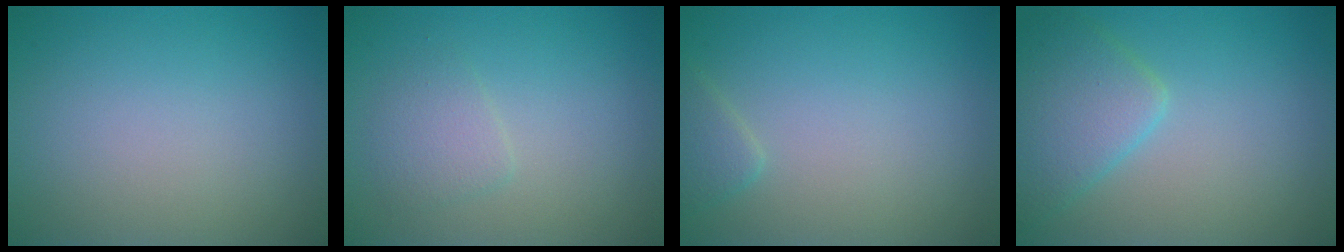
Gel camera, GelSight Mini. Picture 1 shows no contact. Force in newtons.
{"total": 1.8, "press": 1.8, "slide": 0.1}
{"total": 1.4, "press": 1.4, "slide": 0.1}
{"total": 4.2, "press": 4.2, "slide": 0.2}